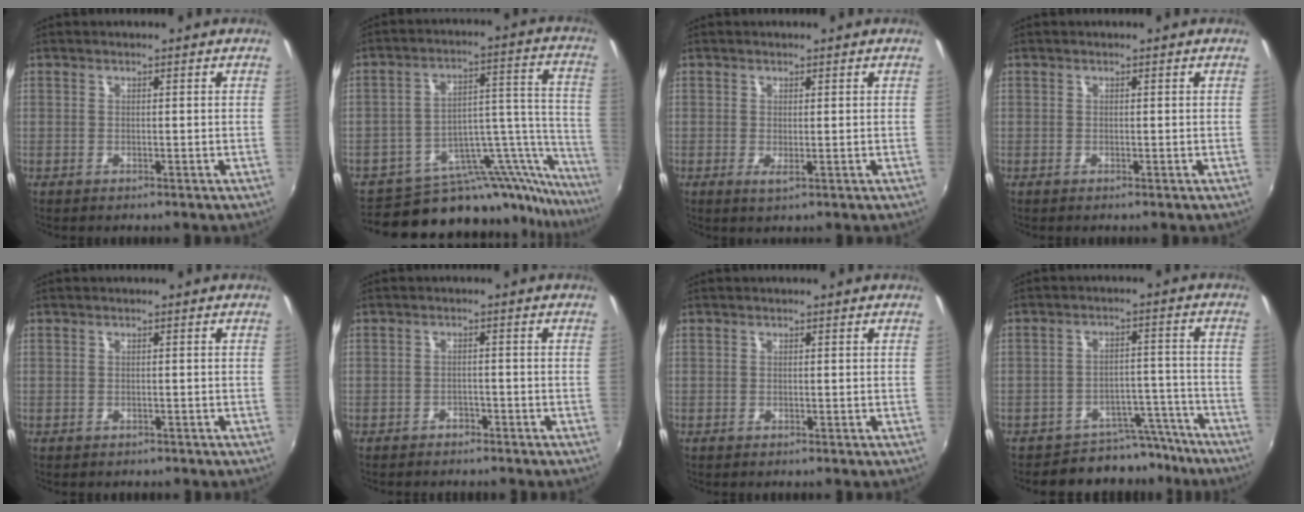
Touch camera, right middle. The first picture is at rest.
{"total": 24.5, "force": [-21.6, 7.7, 8.5], "torque": [-0.096, 0.032, -0.308]}
{"total": 1.4, "force": [0.0, 0.1, 1.4], "torque": [-0.025, -0.004, 0.001]}
{"total": 0.0}
{"total": 1.0, "force": [-0.6, 0.7, 0.2], "torque": [-0.007, -0.001, -0.005]}
{"total": 2.9, "force": [-2.5, 1.2, 0.6], "torque": [-0.022, -0.005, -0.038]}
{"total": 0.0}
{"total": 8.3, "force": [-7.4, 3.6, 0.9], "torque": [-0.003, 0.034, -0.097]}